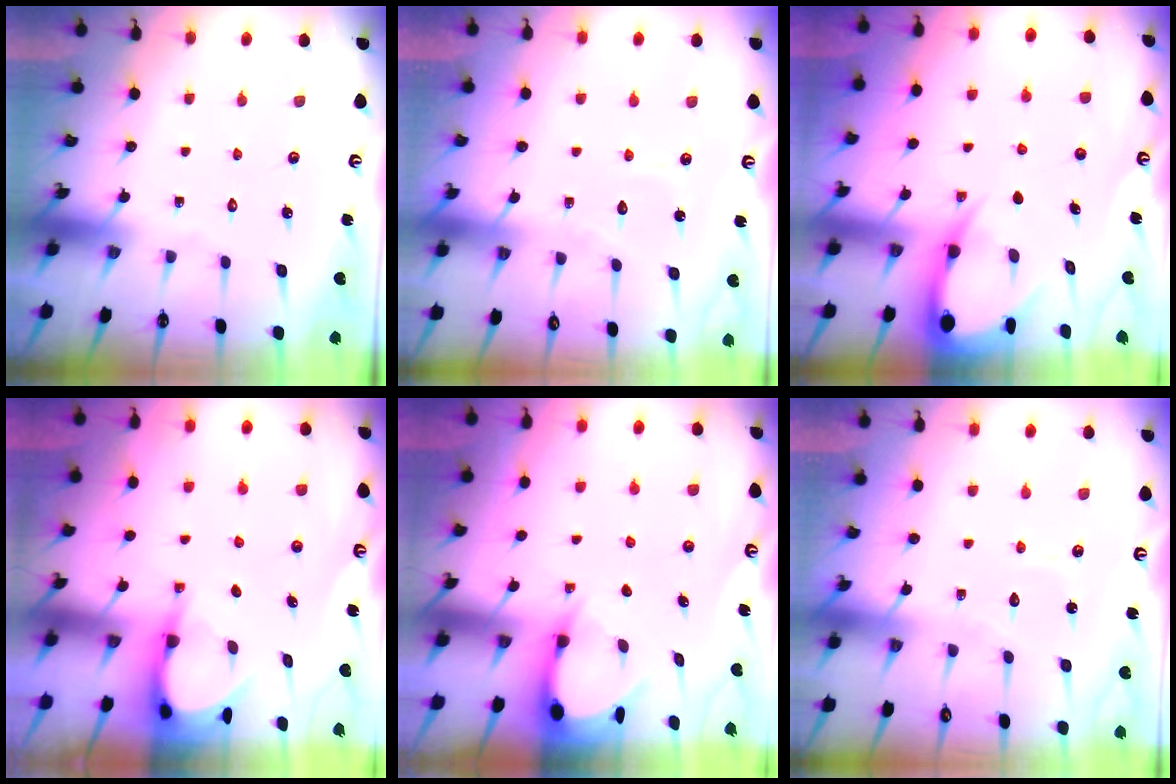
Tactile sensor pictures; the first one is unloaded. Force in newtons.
{"total": 5.4, "press": 5.4, "slide": 0.4}
{"total": 5.5, "press": 5.5, "slide": 0.8}
{"total": 4.0, "press": 4.0, "slide": 0.3}
{"total": 3.3, "press": 3.3, "slide": 0.4}
{"total": 5.4, "press": 5.4, "slide": 0.4}